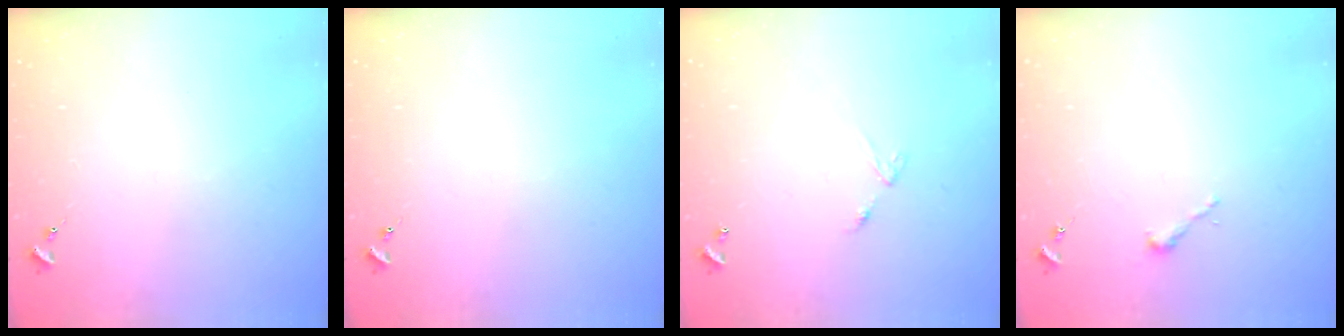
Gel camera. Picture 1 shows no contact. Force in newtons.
{"total": 0.0}
{"total": 5.9, "press": 5.9, "slide": 0.4}
{"total": 2.5, "press": 2.5, "slide": 0.2}